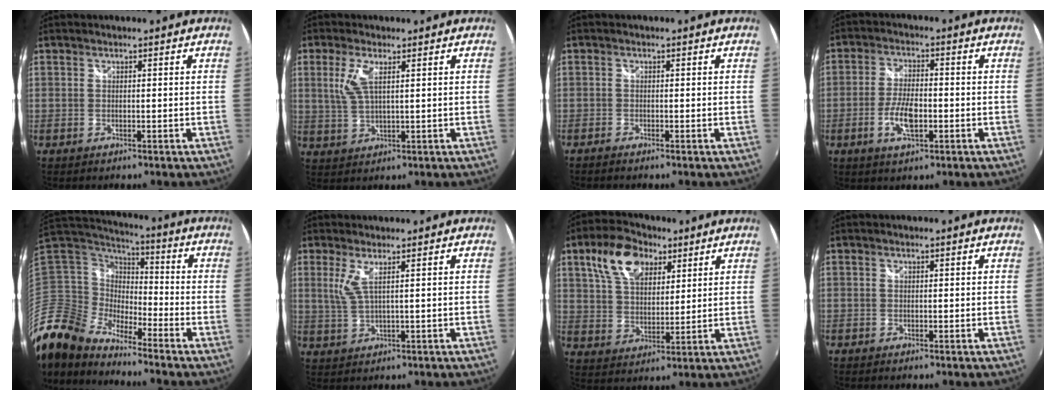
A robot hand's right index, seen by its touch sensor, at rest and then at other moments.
{"total": 5.2, "force": [1.8, 1.8, 4.6], "torque": [-0.100, 0.003, 0.038]}
{"total": 1.2, "force": [-1.1, 0.4, 0.4], "torque": [-0.013, -0.005, -0.023]}
{"total": 6.8, "force": [-2.2, 2.8, 5.8], "torque": [-0.122, -0.002, -0.041]}
{"total": 14.0, "force": [-12.0, 5.5, 4.7], "torque": [-0.109, 0.009, -0.260]}
{"total": 3.2, "force": [1.3, -0.1, 2.9], "torque": [-0.062, -0.006, 0.029]}
{"total": 12.1, "force": [6.3, 7.0, 7.6], "torque": [-0.147, 0.026, 0.114]}
{"total": 0.0}